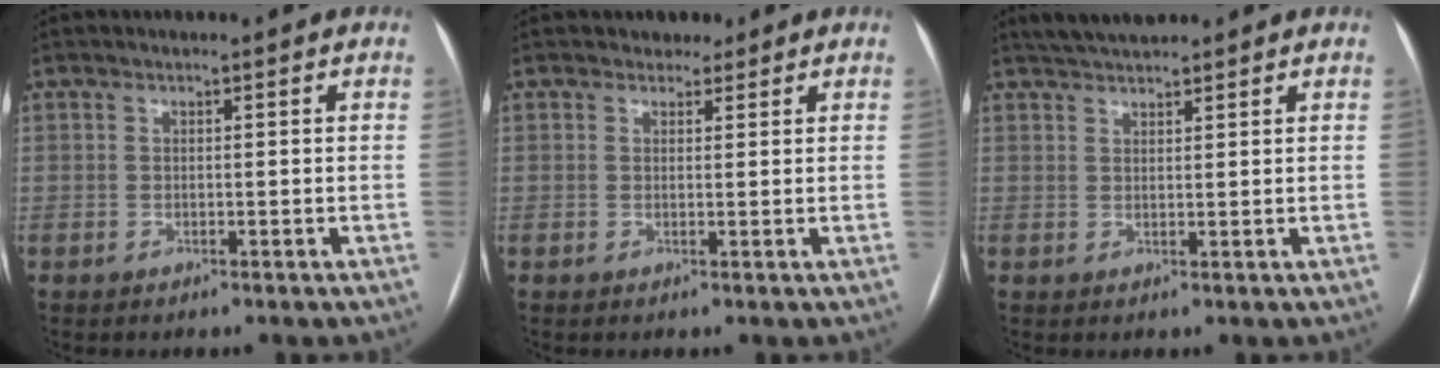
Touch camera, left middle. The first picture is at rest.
{"total": 1.8, "force": [1.3, 1.1, -0.1], "torque": [0.002, 0.004, 0.018]}
{"total": 3.8, "force": [3.5, 0.8, 1.2], "torque": [-0.021, 0.025, 0.065]}